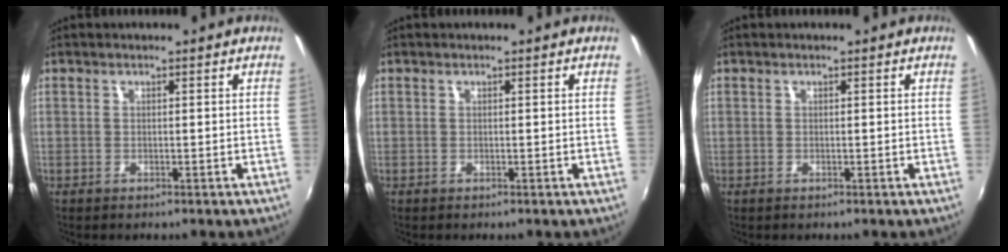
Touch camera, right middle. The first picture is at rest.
{"total": 0.0}
{"total": 0.0}